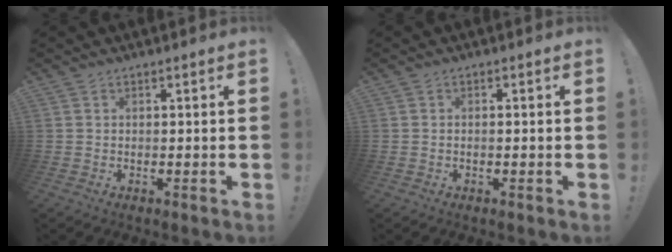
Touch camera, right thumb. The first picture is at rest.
{"total": 0.8, "force": [-0.6, -0.1, 0.5], "torque": [-0.013, 0.002, -0.010]}